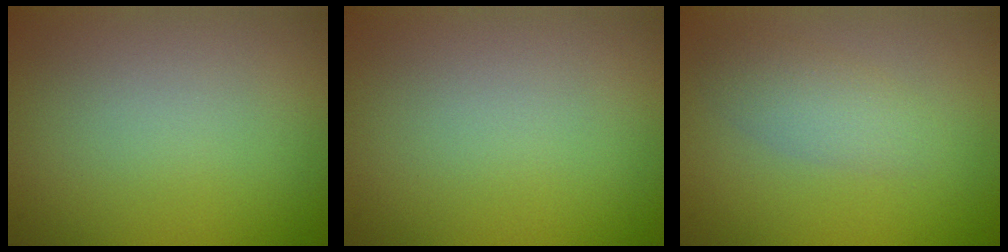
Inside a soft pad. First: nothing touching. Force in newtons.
{"total": 0.0}
{"total": 2.4, "press": 2.4, "slide": 0.0}